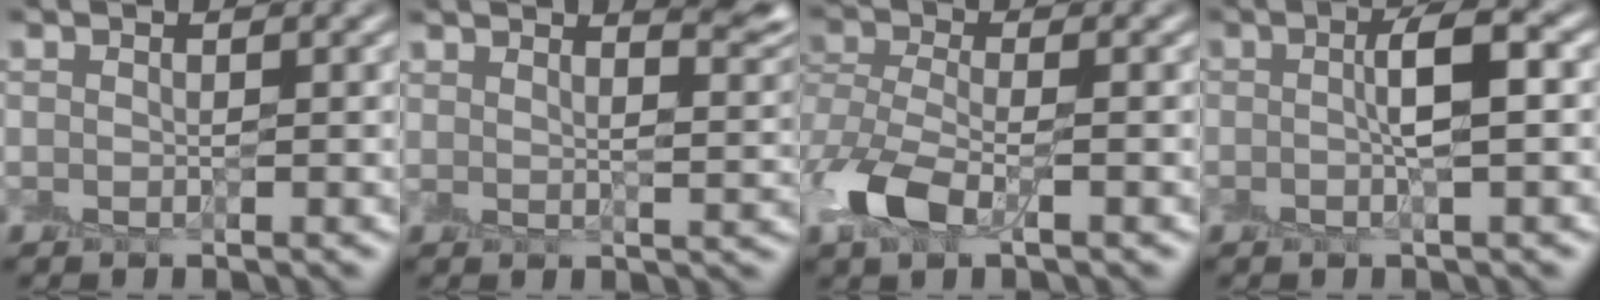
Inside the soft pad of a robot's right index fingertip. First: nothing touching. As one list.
[{"total": 7.1, "force": [5.2, 2.4, 4.1], "torque": [-0.015, 0.040, 0.041]}, {"total": 4.6, "force": [-2.0, 2.6, 3.2], "torque": [-0.078, 0.000, -0.044]}, {"total": 3.1, "force": [0.2, 0.5, 3.1], "torque": [-0.051, 0.010, 0.002]}]